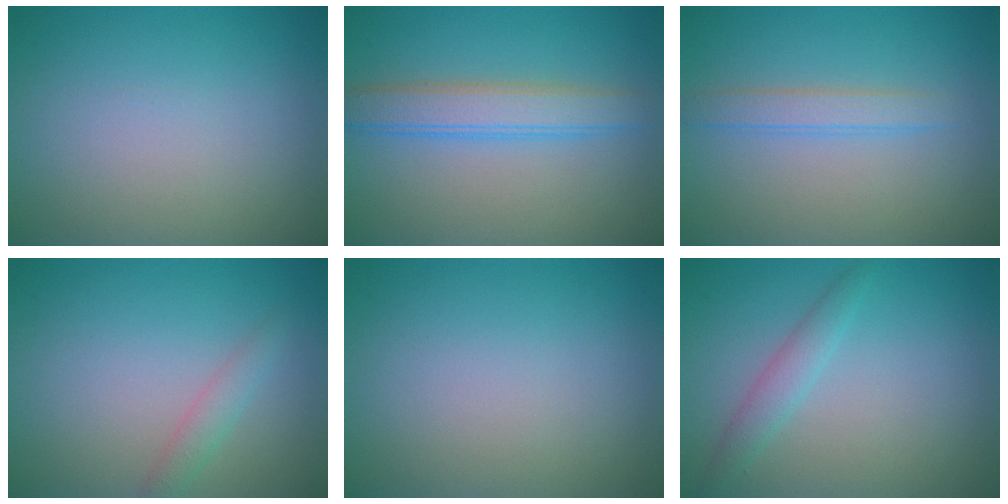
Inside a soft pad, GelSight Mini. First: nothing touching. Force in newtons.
{"total": 3.8, "press": 3.8, "slide": 0.1}
{"total": 1.9, "press": 1.9, "slide": 0.2}
{"total": 1.5, "press": 1.5, "slide": 0.0}
{"total": 0.0}
{"total": 1.8, "press": 1.8, "slide": 0.1}